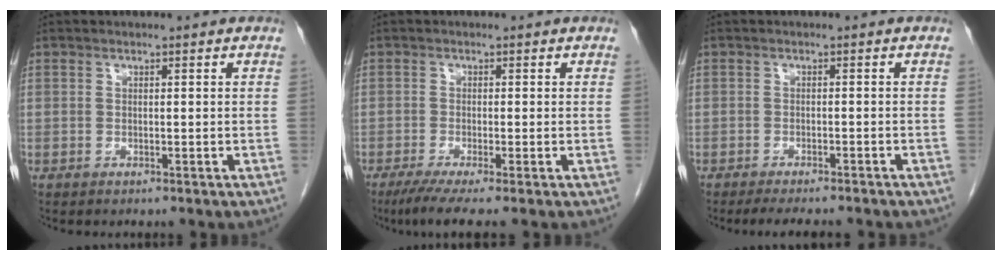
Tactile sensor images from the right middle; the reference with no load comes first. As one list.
[{"total": 4.9, "force": [-3.4, -0.2, 3.6], "torque": [-0.060, -0.016, -0.061]}, {"total": 9.3, "force": [-8.0, 1.8, 4.2], "torque": [-0.054, -0.009, -0.101]}]